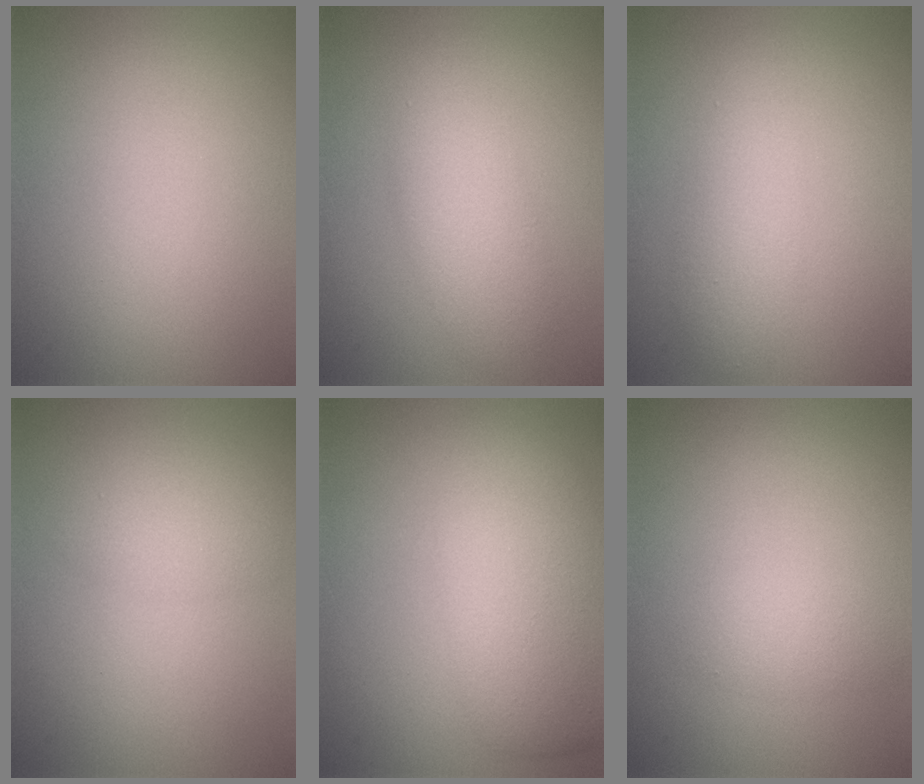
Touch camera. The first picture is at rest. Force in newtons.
{"total": 3.3, "press": 3.3, "slide": 0.0}
{"total": 2.8, "press": 2.8, "slide": 0.1}
{"total": 1.8, "press": 1.8, "slide": 0.0}
{"total": 7.6, "press": 7.6, "slide": 0.3}
{"total": 1.7, "press": 1.7, "slide": 0.0}